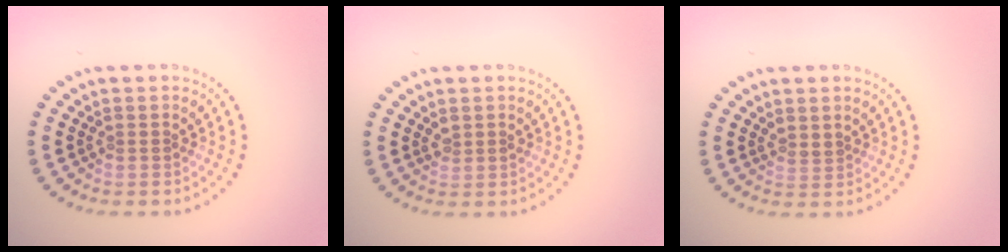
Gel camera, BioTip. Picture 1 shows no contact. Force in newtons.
{"total": 0.9, "press": 0.8, "slide": 0.3}
{"total": 0.6, "press": 0.4, "slide": 0.4}